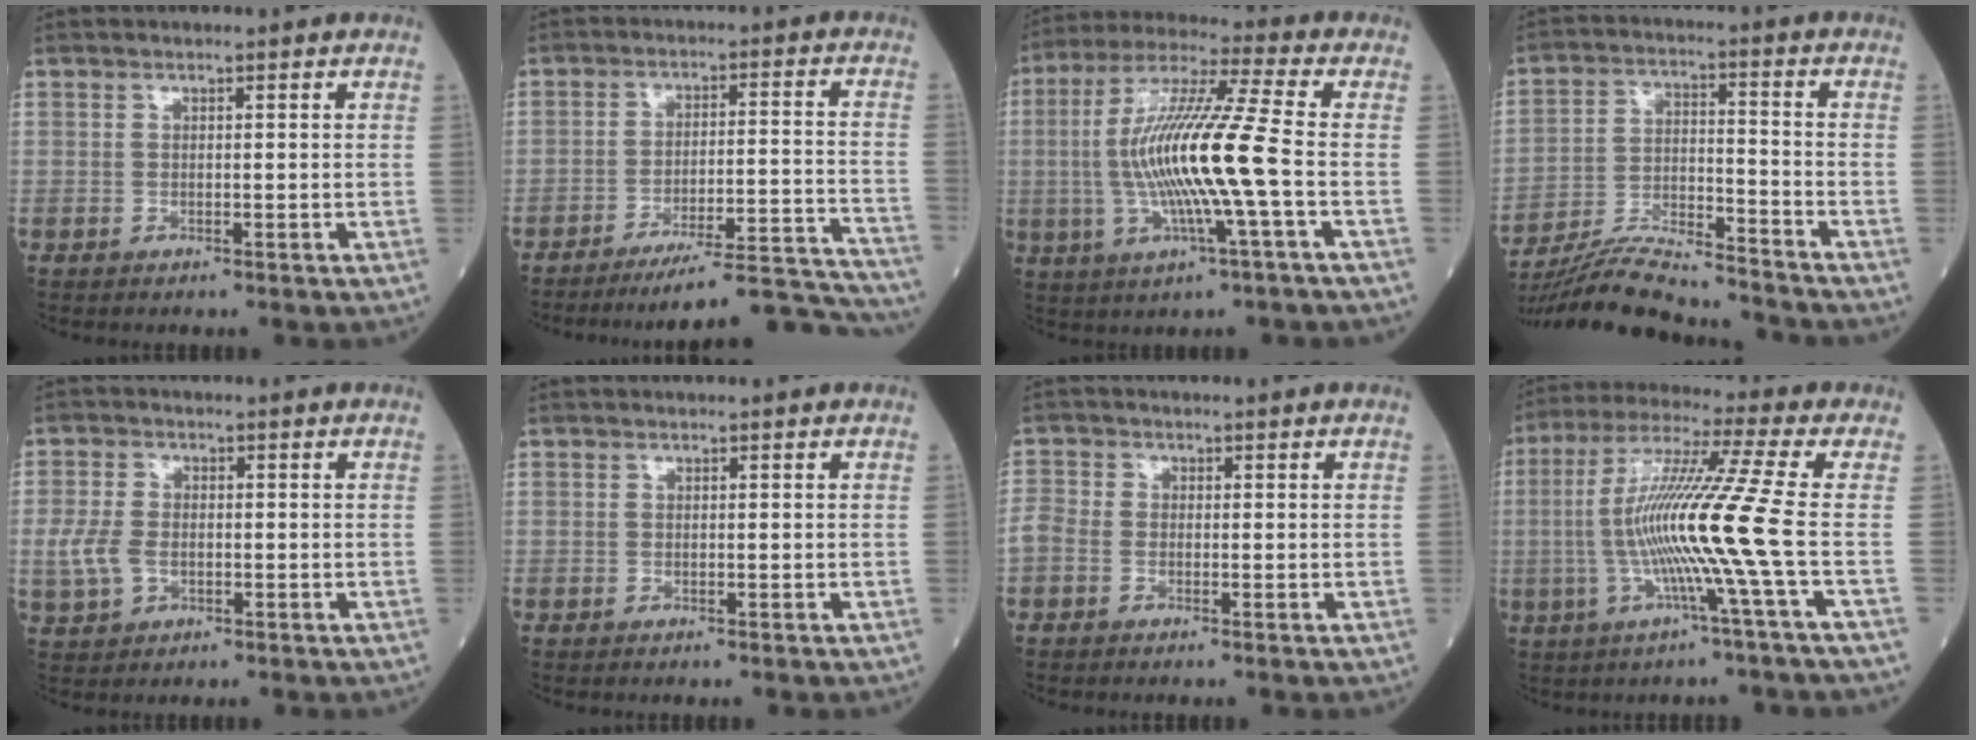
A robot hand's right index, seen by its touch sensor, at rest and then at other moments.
{"total": 18.9, "force": [-18.3, -1.0, 4.7], "torque": [-0.025, 0.011, -0.247]}
{"total": 15.0, "force": [-1.7, -0.5, 14.9], "torque": [-0.300, 0.005, -0.036]}
{"total": 15.4, "force": [-14.6, 0.2, 5.0], "torque": [-0.100, -0.005, -0.247]}
{"total": 4.8, "force": [-0.8, 3.2, 3.5], "torque": [-0.091, 0.004, -0.011]}
{"total": 0.0}
{"total": 2.4, "force": [-0.9, 1.7, 1.4], "torque": [-0.039, 0.002, -0.022]}
{"total": 13.7, "force": [-2.1, -2.9, 13.2], "torque": [-0.257, -0.003, -0.047]}